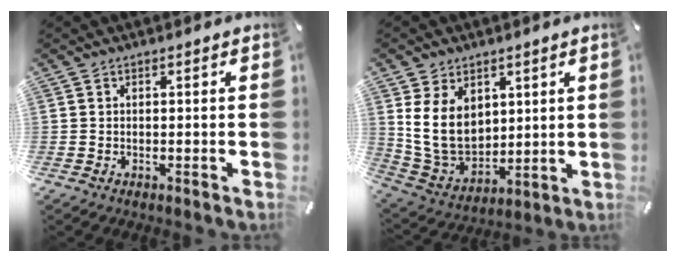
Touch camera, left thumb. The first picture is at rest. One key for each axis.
{"total": 12.4, "fx": 3.9, "fy": 9.8, "fz": 6.5, "tx": -0.153, "ty": -0.020, "tz": 0.075}